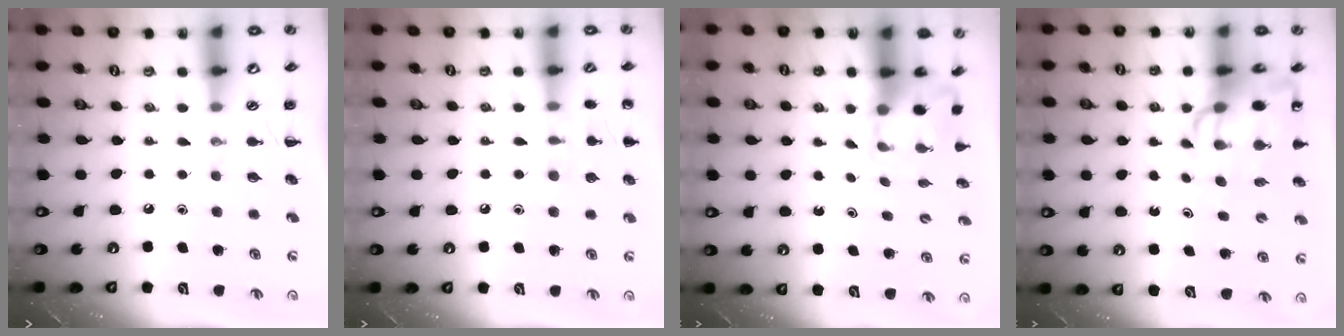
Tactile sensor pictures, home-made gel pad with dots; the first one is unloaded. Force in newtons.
{"total": 7.0, "press": 6.7, "slide": 2.1}
{"total": 2.1, "press": 2.0, "slide": 0.7}
{"total": 12.5, "press": 12.0, "slide": 3.5}